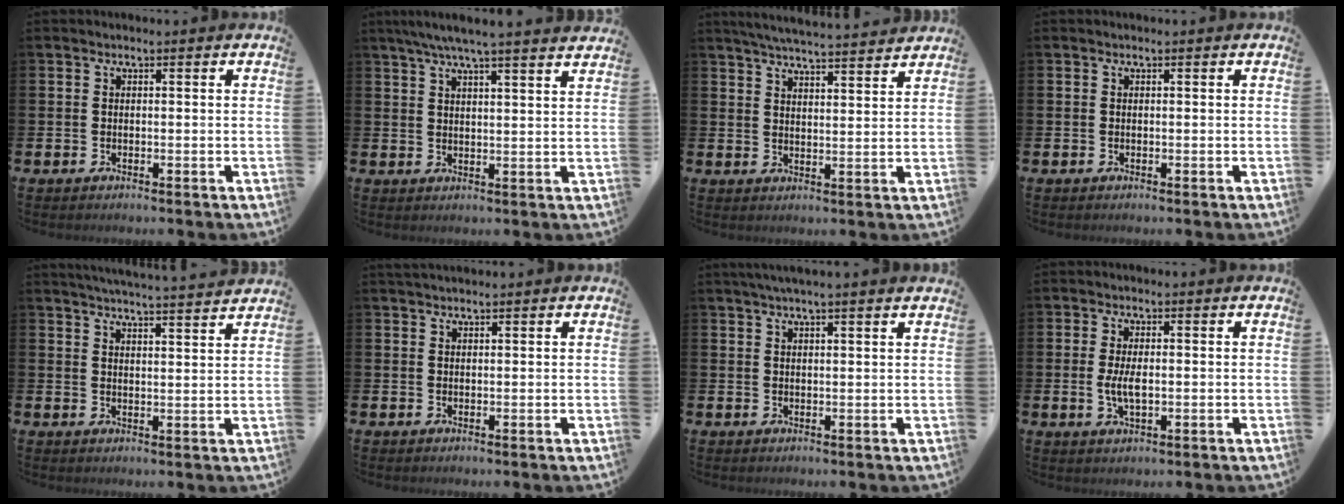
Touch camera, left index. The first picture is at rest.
{"total": 5.7, "force": [5.2, -0.6, 2.2], "torque": [-0.061, -0.015, 0.094]}
{"total": 5.3, "force": [5.2, -0.2, 1.0], "torque": [-0.027, -0.033, 0.090]}
{"total": 0.0}
{"total": 4.7, "force": [4.6, -0.8, 0.5], "torque": [-0.015, -0.033, 0.079]}
{"total": 1.1, "force": [1.1, 0.0, 0.2], "torque": [0.000, -0.001, 0.018]}
{"total": 2.6, "force": [2.3, -0.3, 1.1], "torque": [-0.021, -0.004, 0.042]}
{"total": 3.4, "force": [-0.1, 1.4, 3.1], "torque": [-0.052, 0.001, -0.004]}